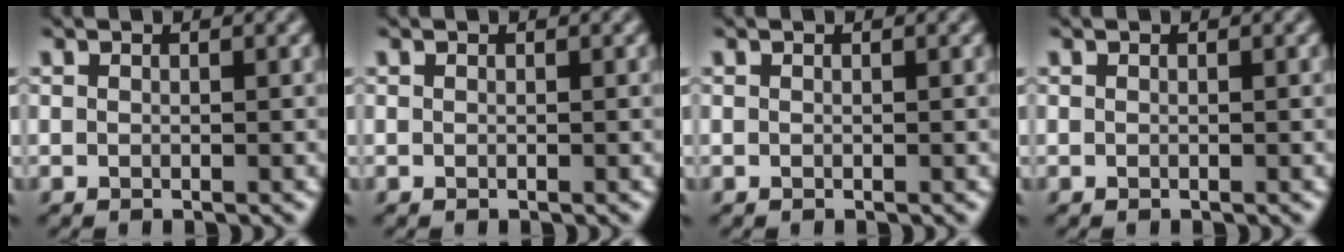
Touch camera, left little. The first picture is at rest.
{"total": 0.0}
{"total": 0.0}
{"total": 0.0}